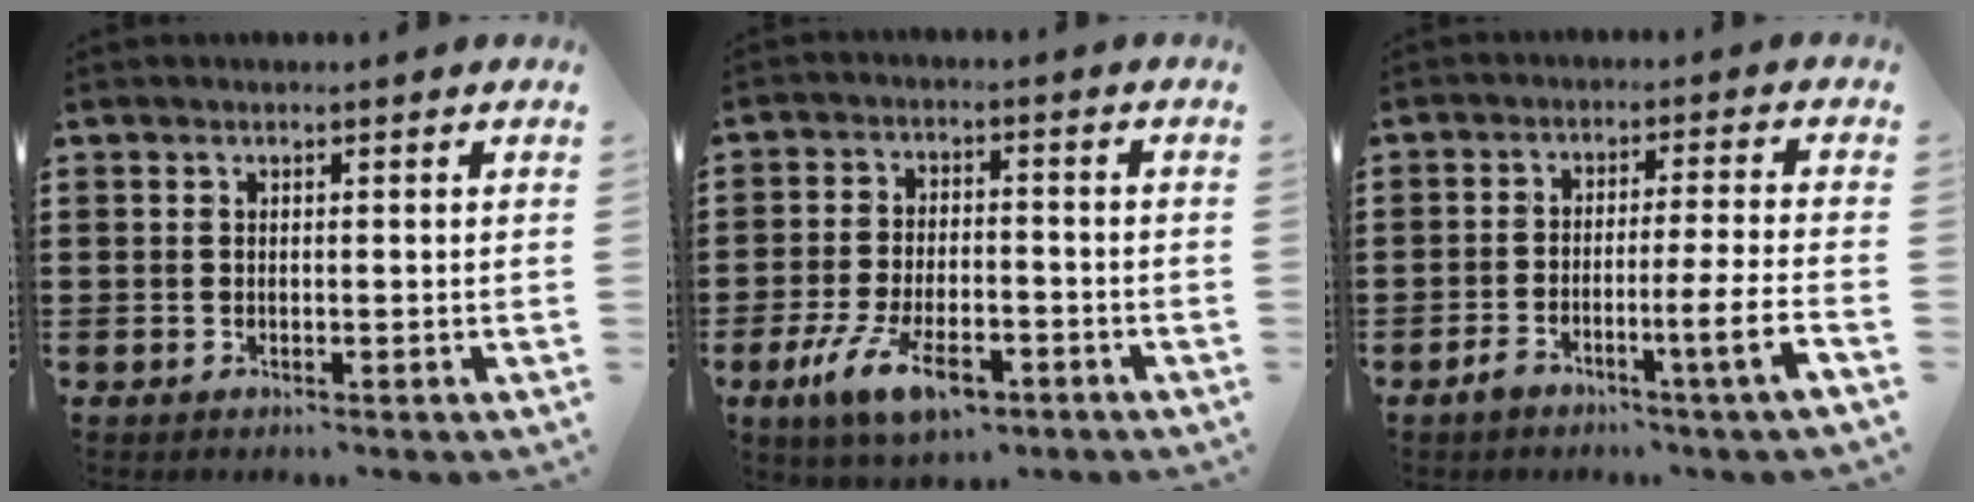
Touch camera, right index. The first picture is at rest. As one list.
[{"total": 9.0, "force": [-5.1, 3.5, 6.5], "torque": [-0.141, 0.001, -0.094]}, {"total": 6.2, "force": [-3.3, -0.5, 5.3], "torque": [-0.086, -0.006, -0.058]}]